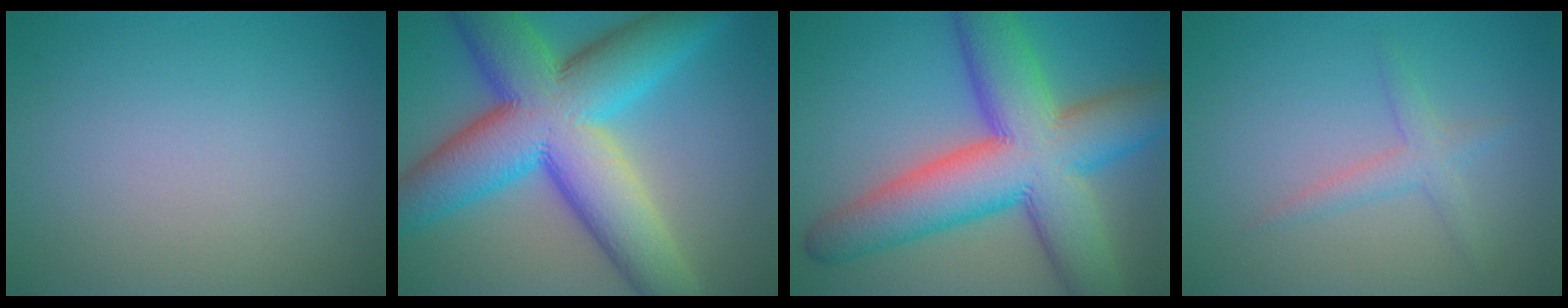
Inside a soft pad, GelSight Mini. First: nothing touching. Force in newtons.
{"total": 14.9, "press": 14.9, "slide": 0.4}
{"total": 13.4, "press": 13.4, "slide": 0.5}
{"total": 1.9, "press": 1.9, "slide": 0.0}